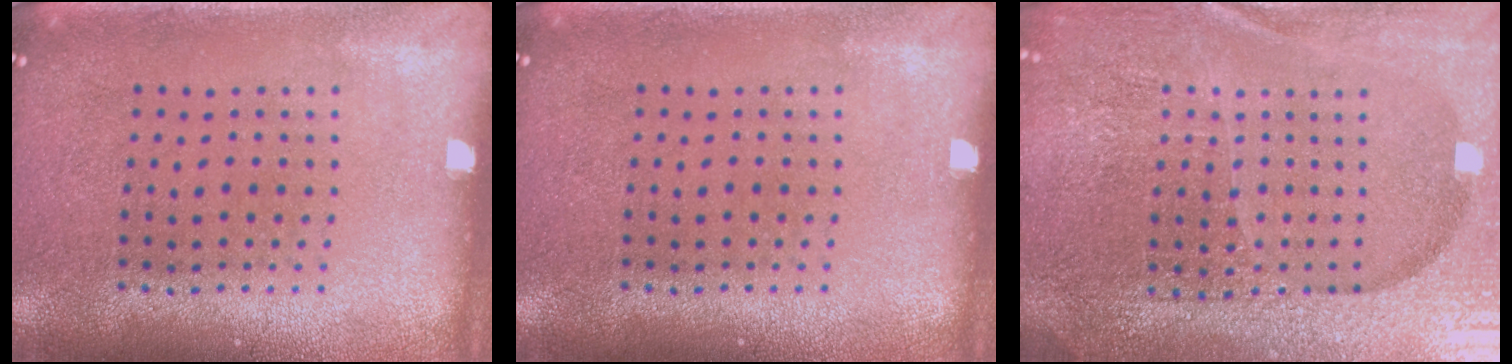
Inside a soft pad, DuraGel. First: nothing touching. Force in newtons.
{"total": 0.0}
{"total": 6.1, "press": 5.4, "slide": 2.9}